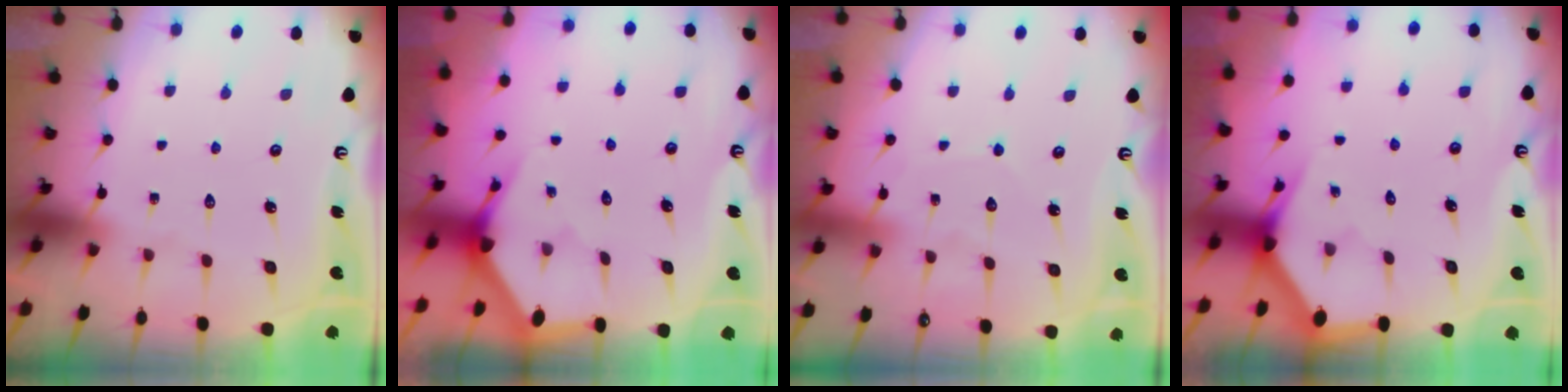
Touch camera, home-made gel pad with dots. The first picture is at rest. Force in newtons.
{"total": 2.9, "press": 2.9, "slide": 0.2}
{"total": 3.3, "press": 3.3, "slide": 0.1}
{"total": 2.6, "press": 2.6, "slide": 0.1}